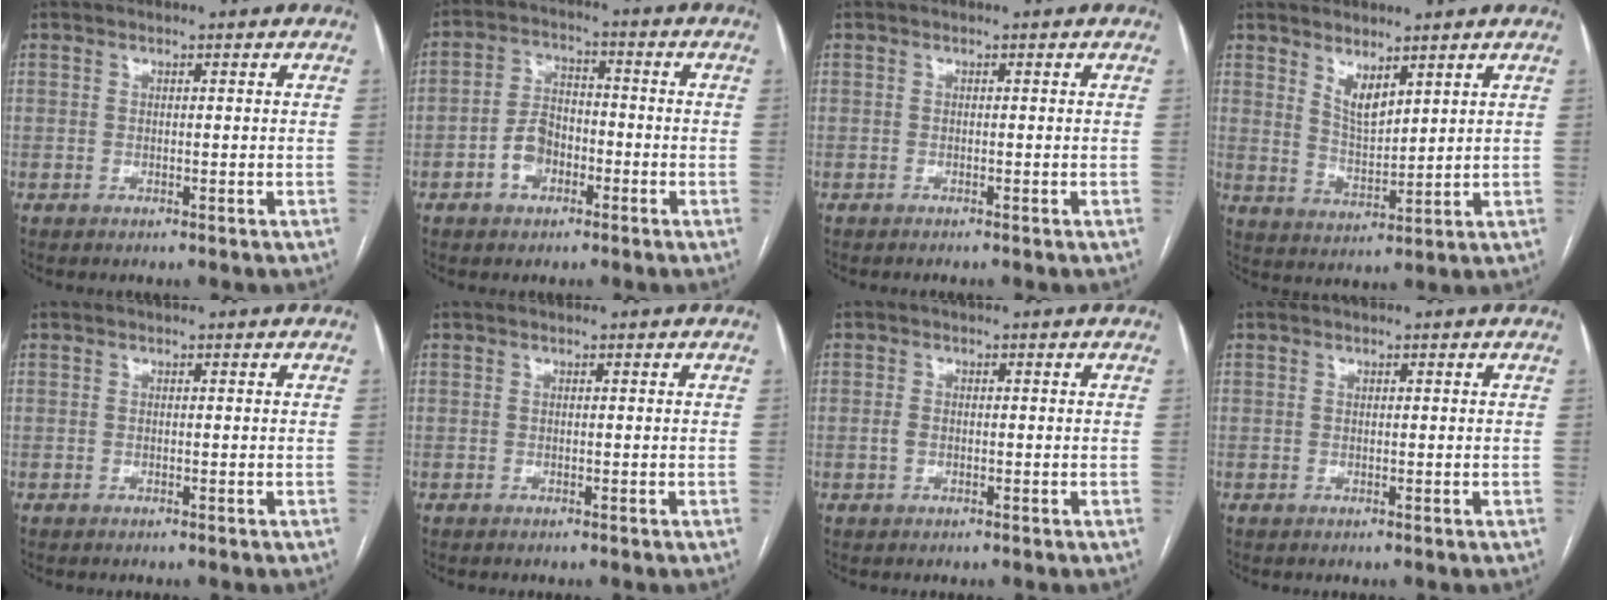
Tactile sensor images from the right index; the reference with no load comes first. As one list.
[{"total": 6.2, "force": [-2.6, 4.1, 3.9], "torque": [-0.081, 0.016, -0.047]}, {"total": 0.7, "force": [-0.6, -0.1, 0.3], "torque": [0.002, 0.000, -0.010]}, {"total": 4.8, "force": [3.3, 1.5, 3.1], "torque": [-0.064, -0.013, 0.072]}, {"total": 0.0}, {"total": 0.0}, {"total": 1.4, "force": [-0.3, 1.0, 1.0], "torque": [-0.022, 0.002, -0.003]}, {"total": 0.0}]